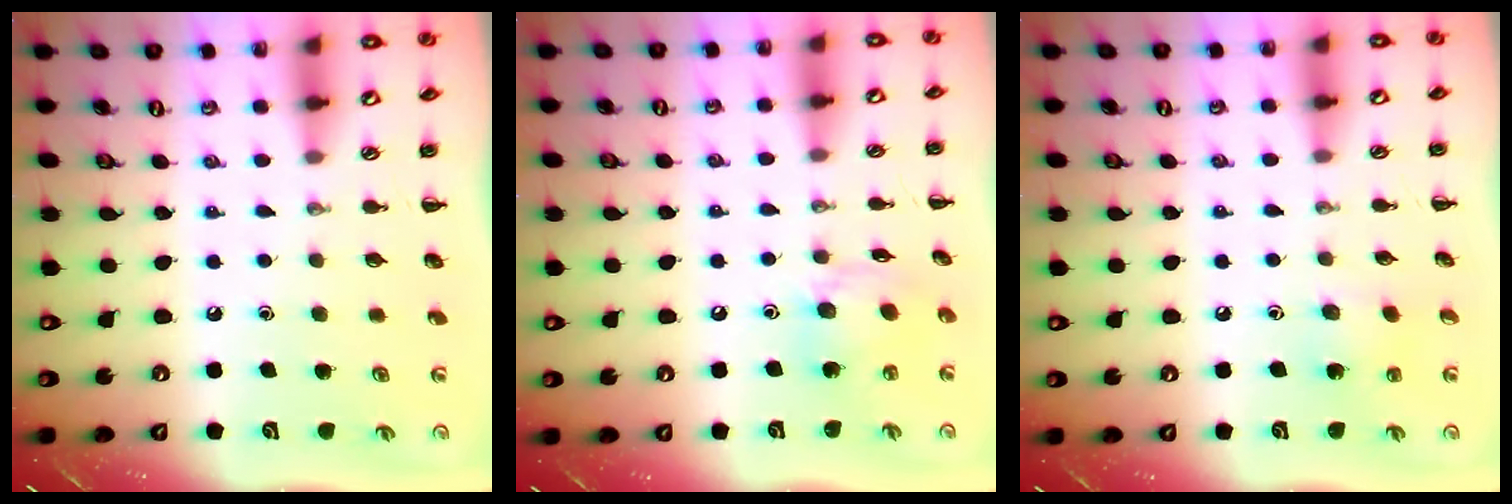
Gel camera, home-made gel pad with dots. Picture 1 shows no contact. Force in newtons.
{"total": 11.3, "press": 11.2, "slide": 1.3}
{"total": 5.9, "press": 5.8, "slide": 1.3}